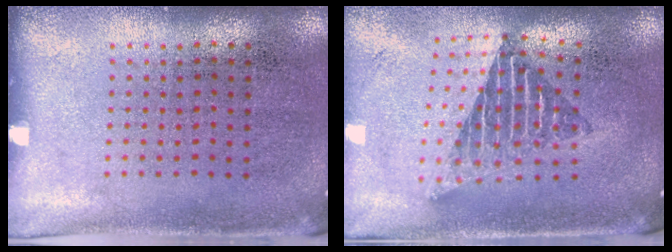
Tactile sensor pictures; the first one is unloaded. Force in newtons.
{"total": 1.9, "press": 1.5, "slide": 1.2}